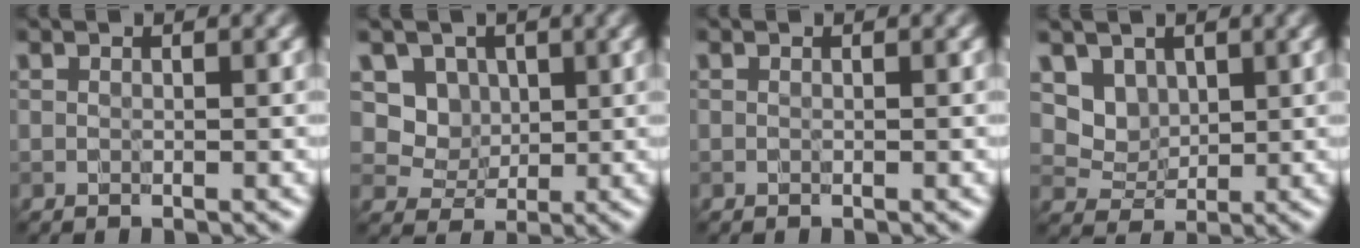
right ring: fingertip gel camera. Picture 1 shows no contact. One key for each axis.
{"total": 3.2, "fx": 1.3, "fy": 2.8, "fz": 1.0, "tx": -0.028, "ty": -0.017, "tz": 0.033}
{"total": 0.0}
{"total": 3.5, "fx": 2.1, "fy": 2.5, "fz": 1.1, "tx": -0.035, "ty": -0.022, "tz": 0.058}